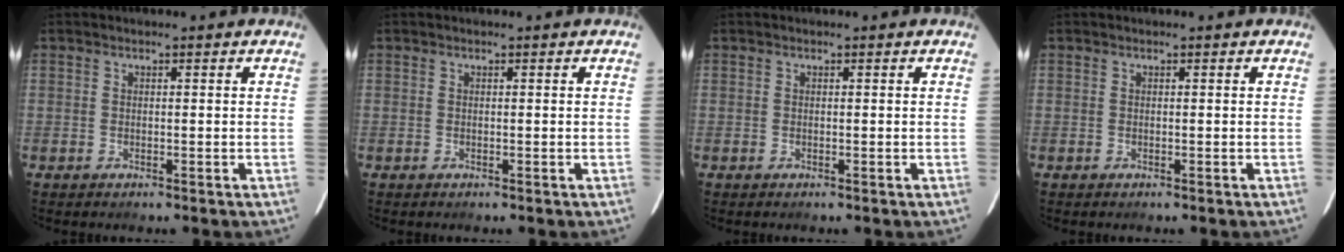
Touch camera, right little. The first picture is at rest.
{"total": 0.0}
{"total": 0.0}
{"total": 0.0}